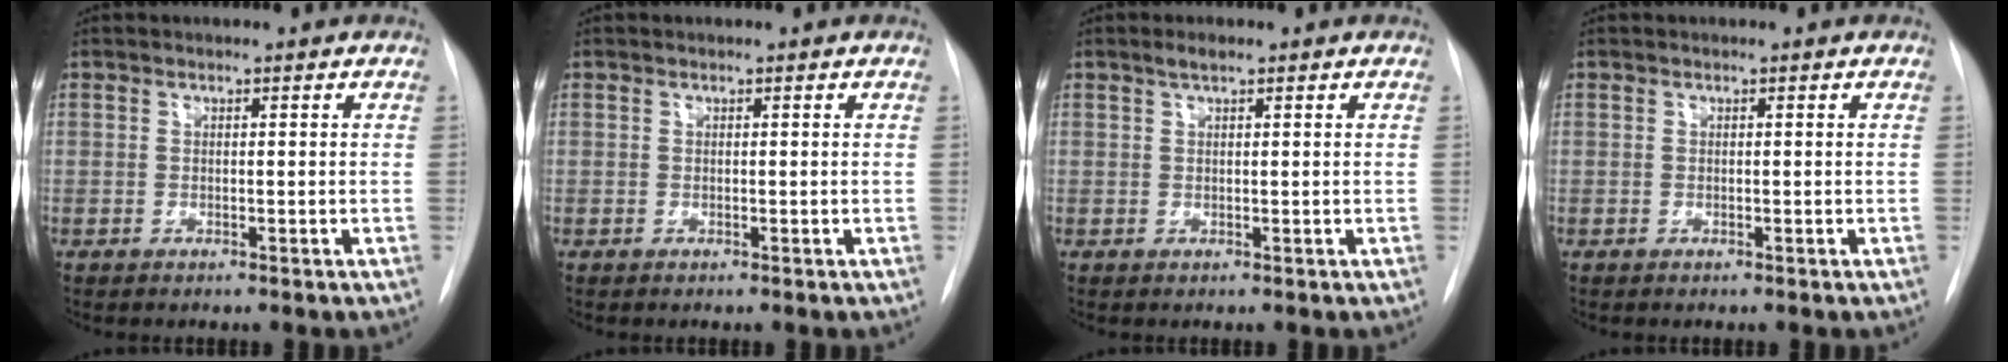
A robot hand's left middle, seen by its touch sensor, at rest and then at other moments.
{"total": 0.0}
{"total": 1.3, "force": [0.9, 0.2, 0.9], "torque": [-0.020, 0.004, 0.017]}
{"total": 0.0}